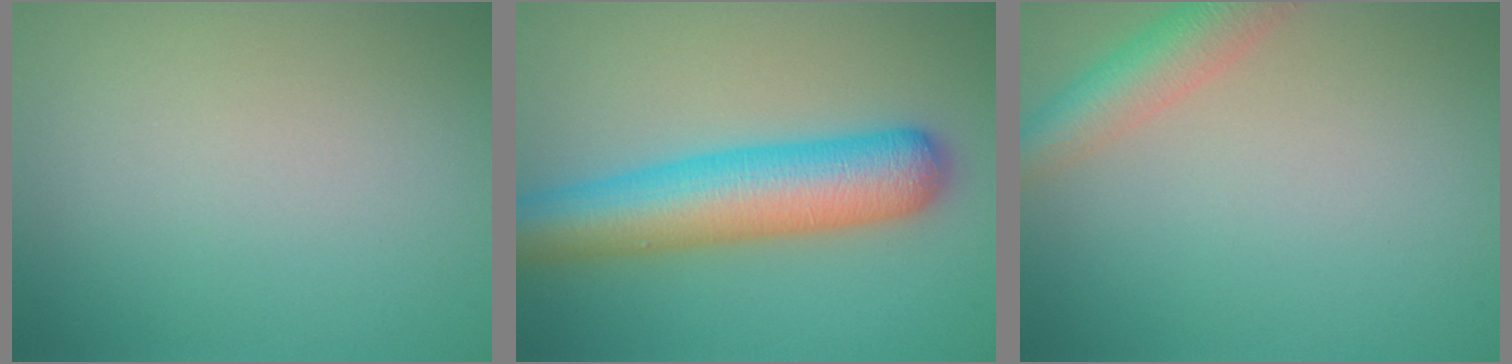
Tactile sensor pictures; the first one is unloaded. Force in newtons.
{"total": 8.3, "press": 8.3, "slide": 0.3}
{"total": 4.3, "press": 4.2, "slide": 0.2}